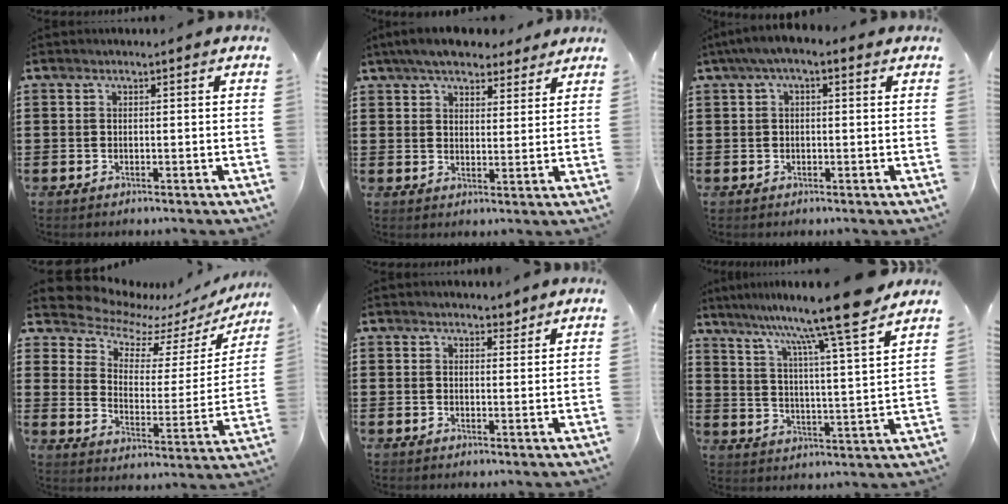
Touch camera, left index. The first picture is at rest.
{"total": 6.1, "force": [5.5, 1.9, 2.0], "torque": [-0.057, -0.002, 0.103]}
{"total": 2.6, "force": [0.6, 1.0, 2.3], "torque": [-0.044, 0.007, 0.009]}
{"total": 7.6, "force": [7.1, 2.2, 1.4], "torque": [-0.066, -0.061, 0.122]}
{"total": 2.3, "force": [2.0, 1.0, 0.6], "torque": [0.000, 0.000, 0.035]}
{"total": 11.6, "force": [9.8, -1.6, 6.0], "torque": [-0.126, -0.066, 0.152]}